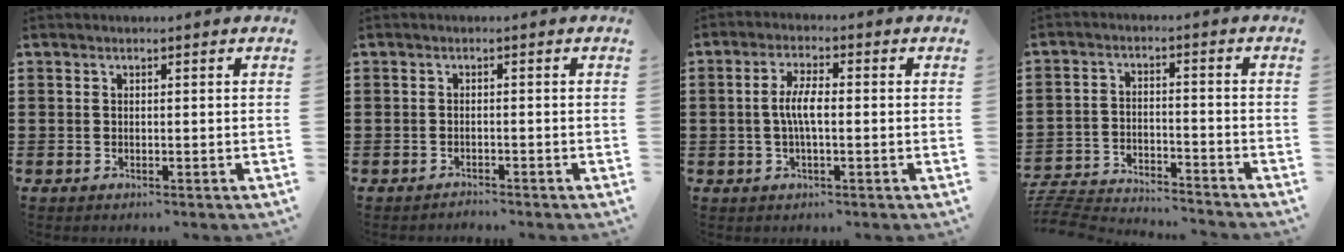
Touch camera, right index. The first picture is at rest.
{"total": 1.0, "force": [-1.0, 0.0, 0.0], "torque": [-0.002, 0.002, -0.022]}
{"total": 4.3, "force": [-0.4, 1.2, 4.1], "torque": [-0.087, 0.000, -0.014]}
{"total": 4.8, "force": [-4.7, 0.2, 0.7], "torque": [-0.028, -0.004, -0.103]}